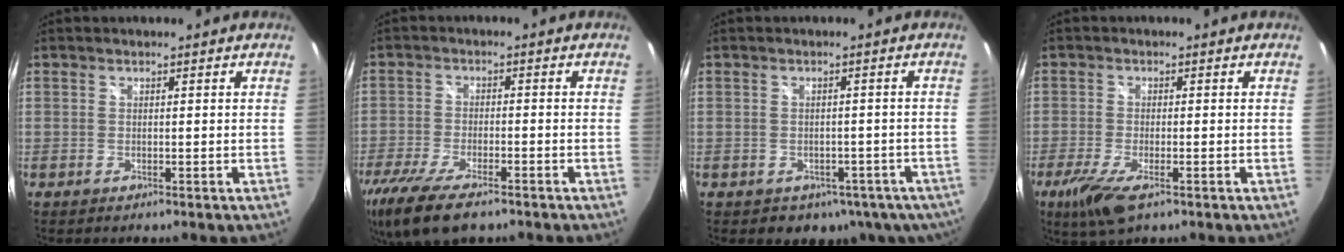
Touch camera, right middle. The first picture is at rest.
{"total": 14.7, "force": [-10.4, 5.0, 9.1], "torque": [-0.210, -0.056, -0.184]}
{"total": 10.2, "force": [-5.7, 7.4, 4.1], "torque": [-0.072, 0.014, -0.042]}
{"total": 7.0, "force": [-4.1, 1.8, 5.4], "torque": [-0.125, -0.027, -0.076]}